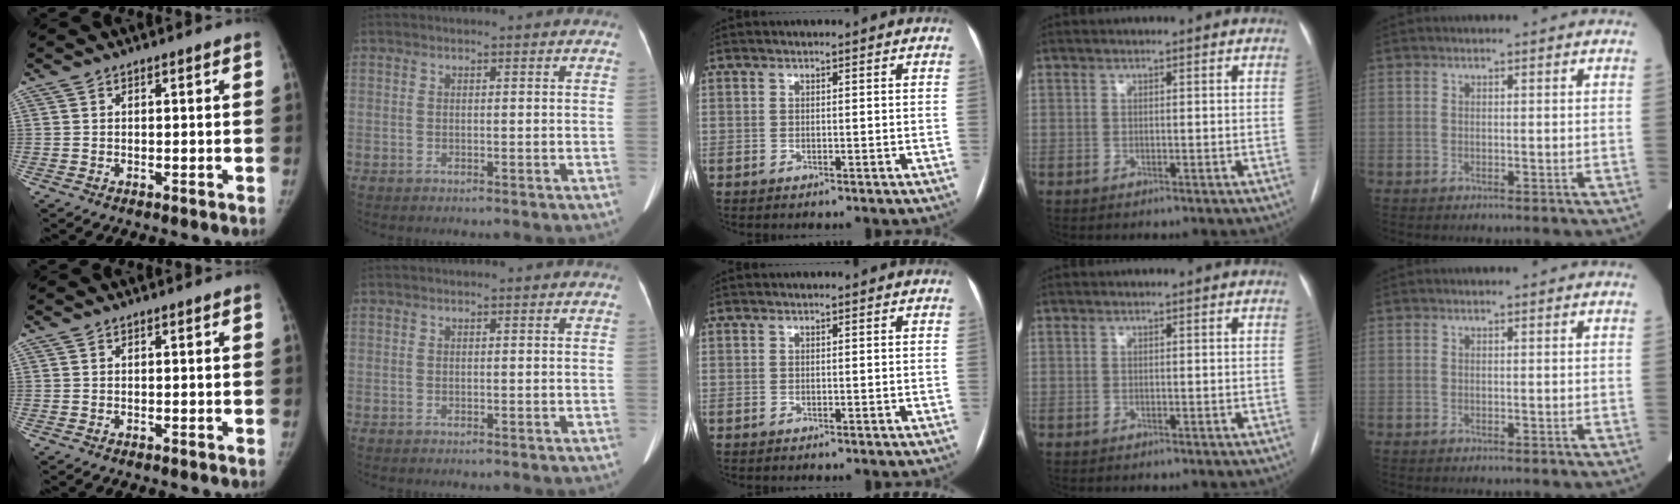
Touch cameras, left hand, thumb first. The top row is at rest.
{}